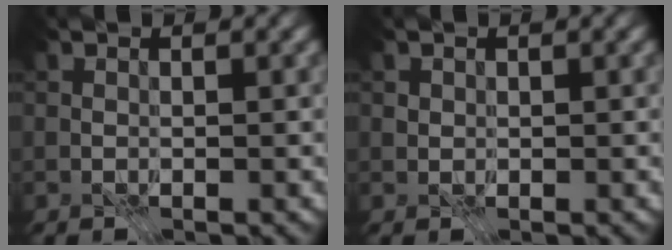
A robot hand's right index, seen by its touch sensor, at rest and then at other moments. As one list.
[{"total": 0.6, "force": [0.2, 0.5, 0.1], "torque": [-0.004, -0.002, 0.006]}]